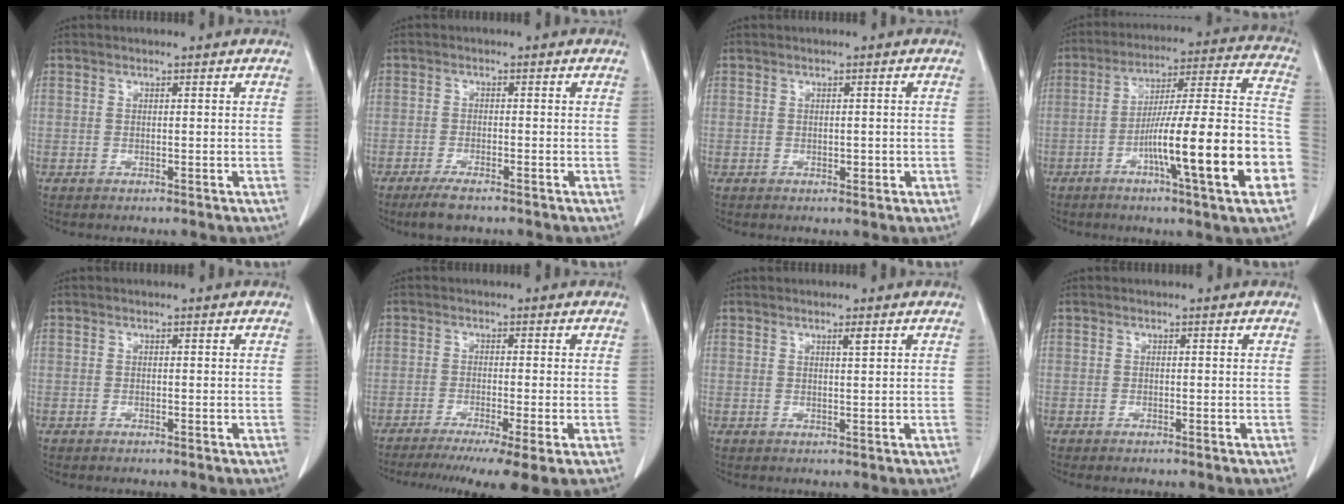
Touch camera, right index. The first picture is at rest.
{"total": 3.7, "force": [-2.9, 0.6, 2.3], "torque": [-0.046, -0.007, -0.051]}
{"total": 1.3, "force": [-0.3, 0.8, 1.0], "torque": [-0.013, 0.001, 0.000]}
{"total": 21.0, "force": [-7.2, 0.7, 19.7], "torque": [-0.254, 0.009, -0.112]}
{"total": 0.0}
{"total": 10.7, "force": [-7.7, -0.1, 7.5], "torque": [-0.102, -0.023, -0.120]}
{"total": 1.0, "force": [0.6, -0.1, 0.8], "torque": [-0.016, -0.003, 0.010]}
{"total": 0.6, "force": [-0.5, 0.1, 0.3], "torque": [-0.010, -0.002, -0.008]}